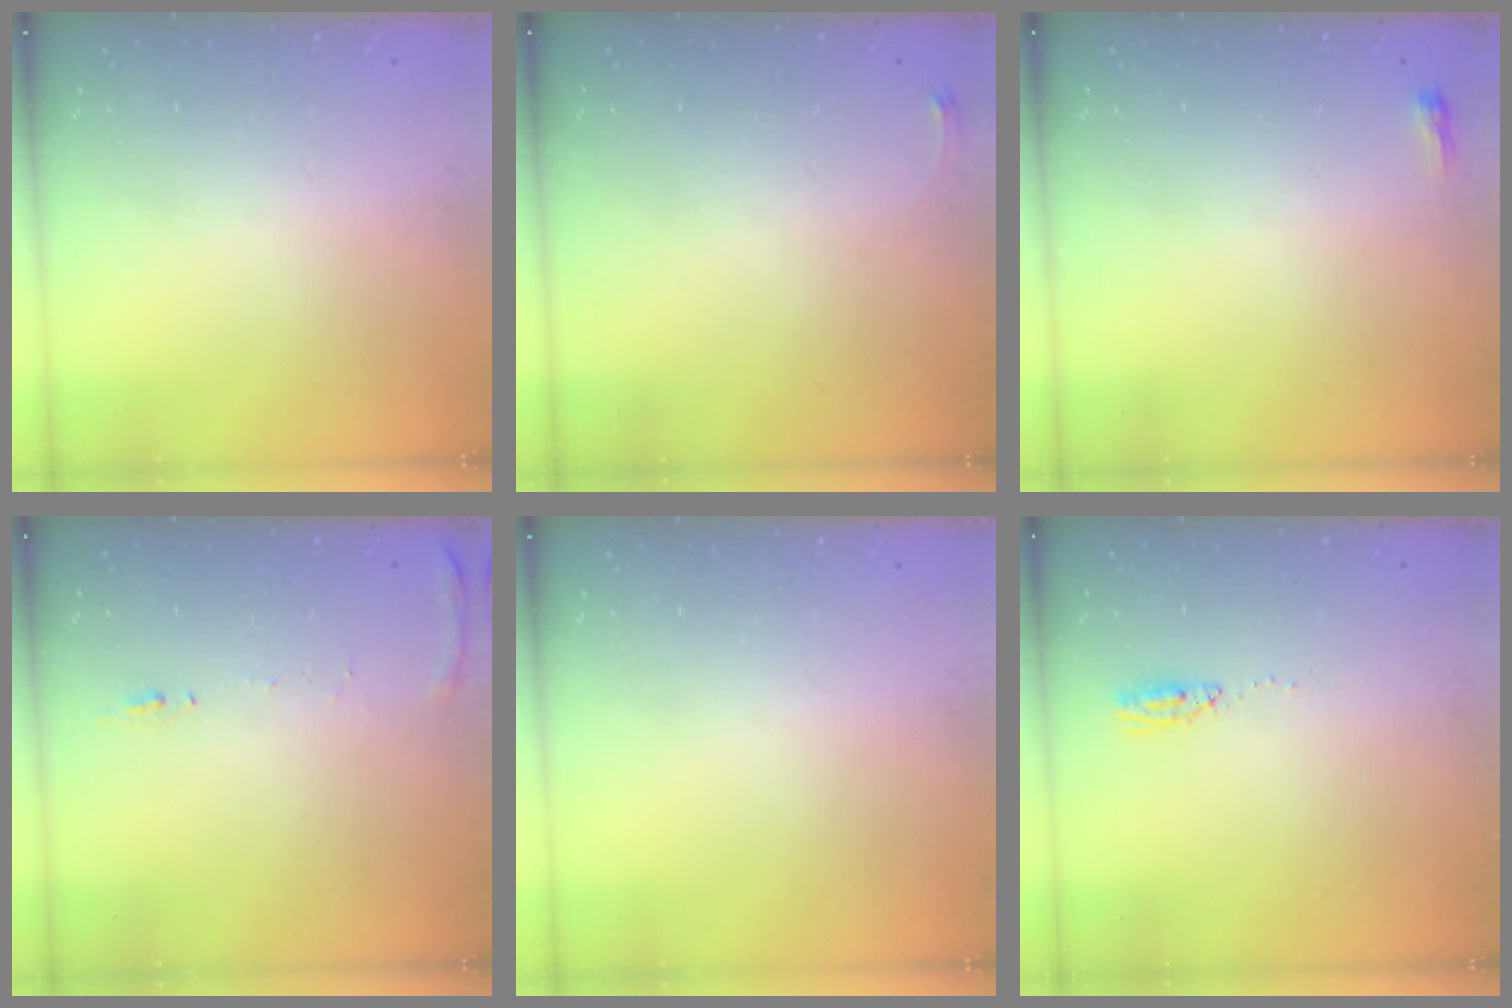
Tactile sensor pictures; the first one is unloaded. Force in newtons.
{"total": 2.6, "press": 2.6, "slide": 0.6}
{"total": 2.3, "press": 2.2, "slide": 0.7}
{"total": 6.6, "press": 6.5, "slide": 0.7}
{"total": 0.0}
{"total": 3.6, "press": 3.4, "slide": 1.3}